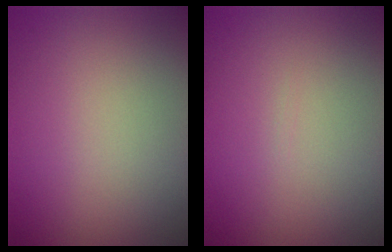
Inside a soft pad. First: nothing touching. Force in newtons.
{"total": 0.0}